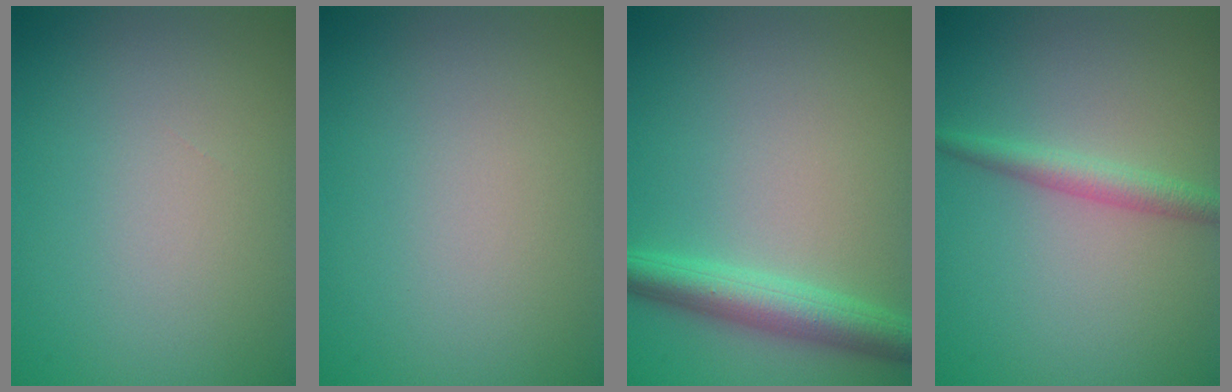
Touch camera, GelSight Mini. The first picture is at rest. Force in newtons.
{"total": 0.0}
{"total": 4.3, "press": 4.3, "slide": 0.1}
{"total": 2.2, "press": 2.2, "slide": 0.1}